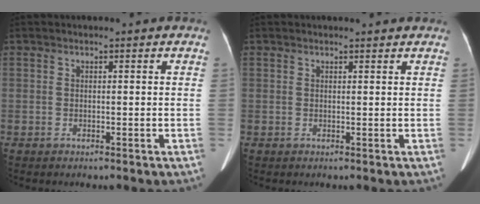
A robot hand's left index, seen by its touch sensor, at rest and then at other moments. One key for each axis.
{"total": 1.5, "fx": 1.4, "fy": 0.1, "fz": 0.3, "tx": -0.010, "ty": 0.003, "tz": 0.017}